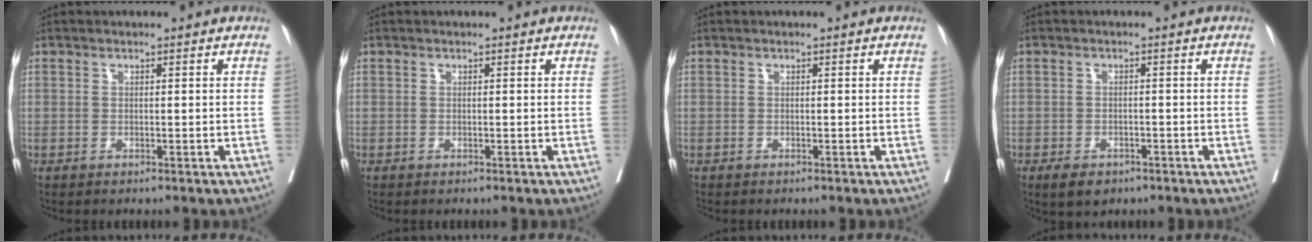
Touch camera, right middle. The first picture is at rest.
{"total": 0.0}
{"total": 0.0}
{"total": 3.8, "force": [-2.5, 2.1, 1.8], "torque": [-0.029, -0.002, -0.033]}